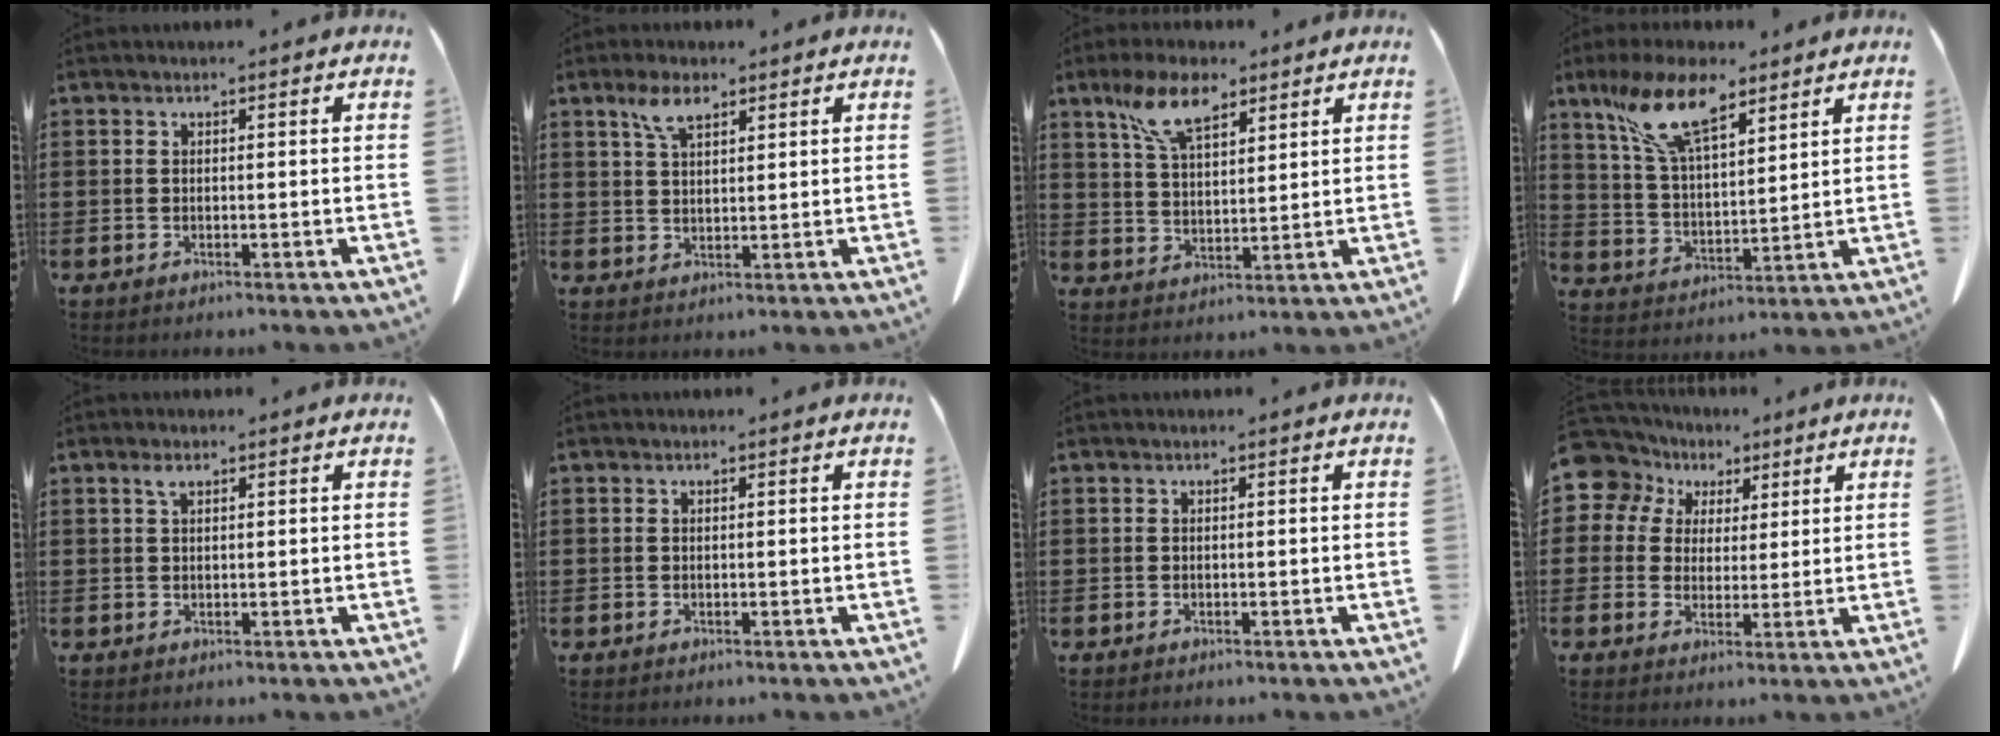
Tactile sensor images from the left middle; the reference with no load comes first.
{"total": 4.7, "force": [2.9, 1.7, 3.2], "torque": [-0.073, 0.006, 0.052]}
{"total": 8.5, "force": [5.7, 3.3, 5.4], "torque": [-0.122, 0.003, 0.104]}
{"total": 11.6, "force": [7.7, 4.2, 7.6], "torque": [-0.165, -0.009, 0.145]}
{"total": 1.6, "force": [0.9, 0.5, 1.3], "torque": [-0.029, 0.002, 0.016]}
{"total": 0.0}
{"total": 0.0}
{"total": 7.3, "force": [3.8, 6.0, 1.6], "torque": [-0.072, -0.012, 0.070]}